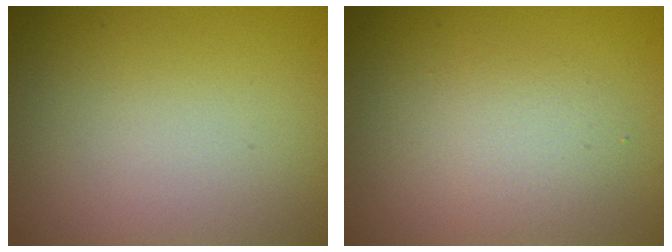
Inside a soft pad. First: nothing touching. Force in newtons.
{"total": 2.4, "press": 2.4, "slide": 0.3}